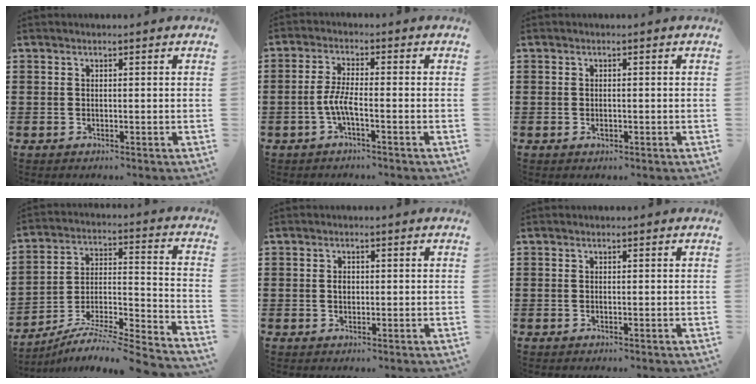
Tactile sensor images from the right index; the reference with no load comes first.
{"total": 4.1, "force": [-1.5, 0.5, 3.8], "torque": [-0.093, -0.008, -0.036]}
{"total": 0.9, "force": [-0.3, 0.4, 0.7], "torque": [-0.014, -0.002, -0.004]}
{"total": 6.9, "force": [-6.3, -0.2, 2.6], "torque": [-0.032, 0.000, -0.126]}
{"total": 1.3, "force": [0.3, 0.8, 1.0], "torque": [-0.020, 0.006, 0.005]}
{"total": 0.0}